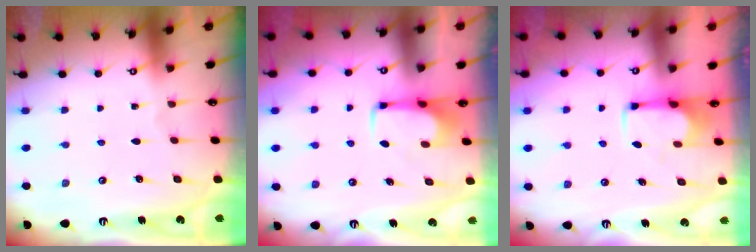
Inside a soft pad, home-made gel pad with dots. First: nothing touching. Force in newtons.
{"total": 1.5, "press": 1.5, "slide": 0.4}
{"total": 2.3, "press": 2.2, "slide": 0.9}